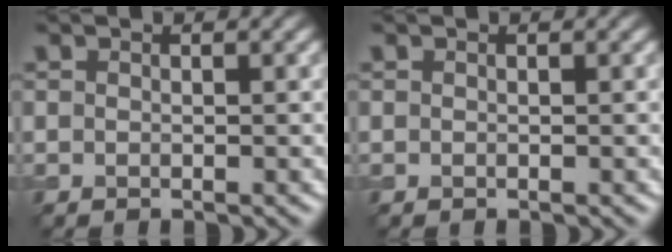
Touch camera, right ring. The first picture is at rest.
{"total": 0.0}